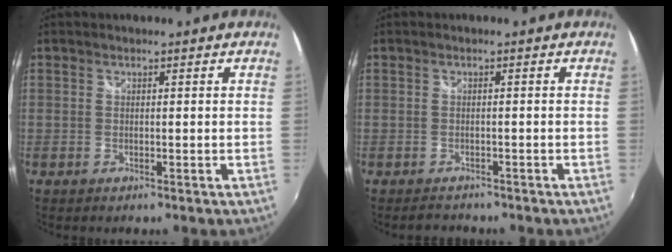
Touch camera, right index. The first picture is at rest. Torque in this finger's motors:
{"motor_torque": [-0.12, -0.06, -0.06, -0.04]}